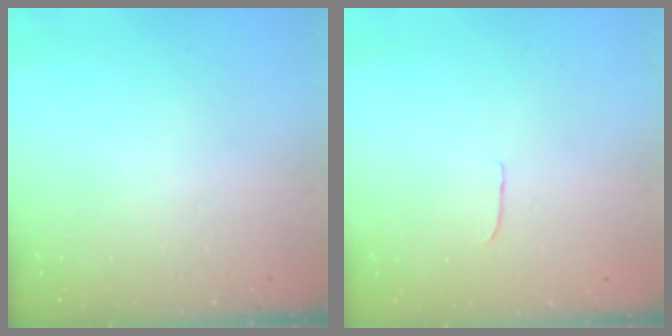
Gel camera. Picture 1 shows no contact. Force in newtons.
{"total": 3.7, "press": 3.7, "slide": 0.3}